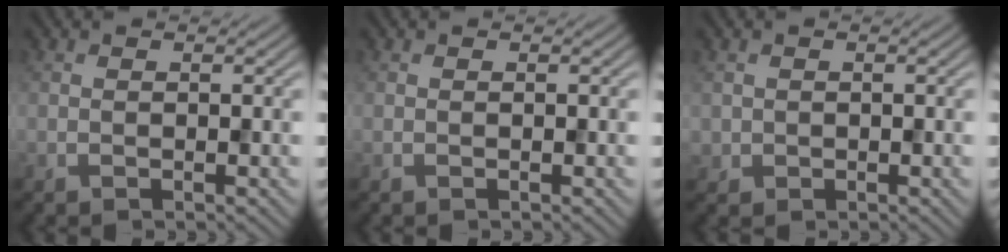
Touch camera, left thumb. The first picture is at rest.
{"total": 0.0}
{"total": 1.2, "force": [0.0, 1.2, 0.0], "torque": [-0.002, -0.005, -0.001]}